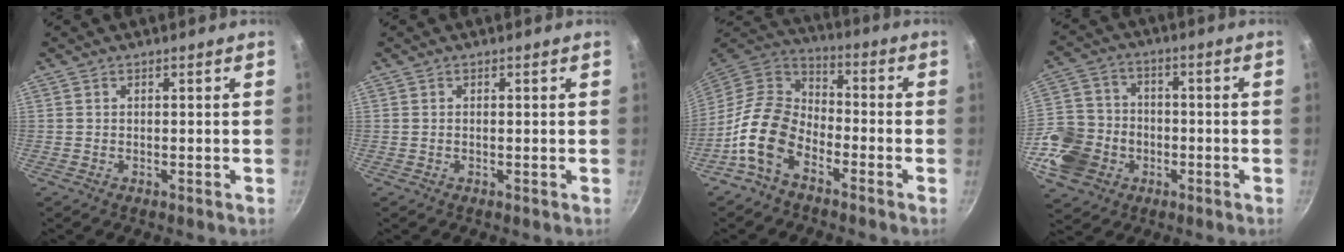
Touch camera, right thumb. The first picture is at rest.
{"total": 0.0}
{"total": 12.9, "force": [-6.6, 8.0, 7.7], "torque": [-0.129, 0.059, -0.150]}
{"total": 14.4, "force": [-4.7, 11.8, 6.8], "torque": [-0.122, 0.034, -0.088]}